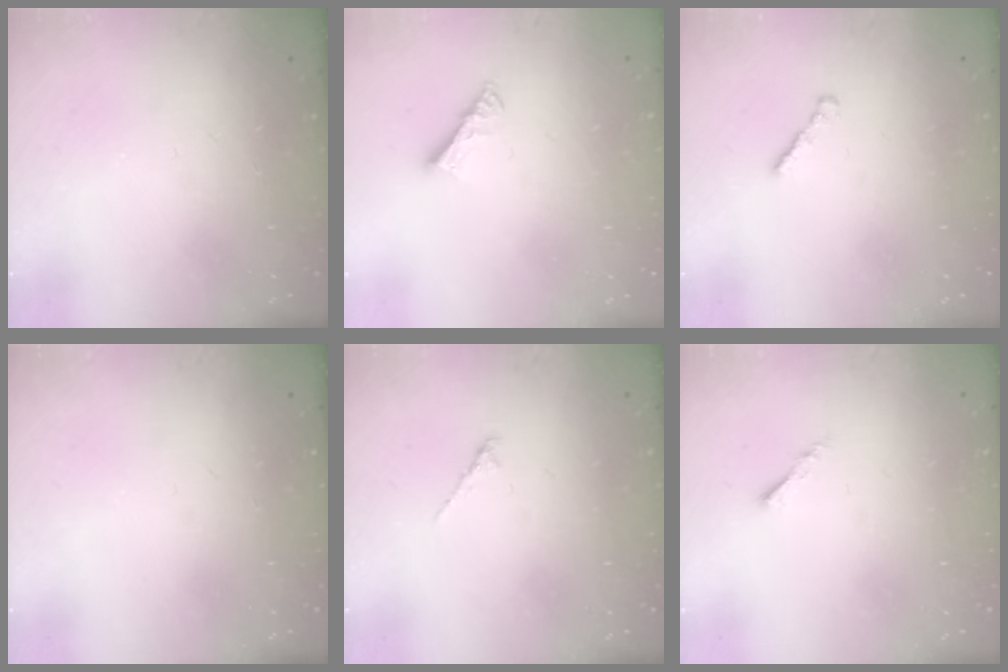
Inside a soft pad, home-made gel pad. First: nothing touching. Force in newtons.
{"total": 5.4, "press": 5.4, "slide": 0.2}
{"total": 1.6, "press": 1.5, "slide": 0.5}
{"total": 0.0}
{"total": 1.2, "press": 1.1, "slide": 0.4}
{"total": 1.1, "press": 1.0, "slide": 0.3}